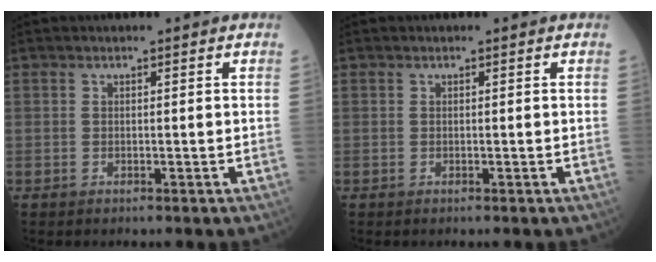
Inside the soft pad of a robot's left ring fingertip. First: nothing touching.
{"total": 0.0}